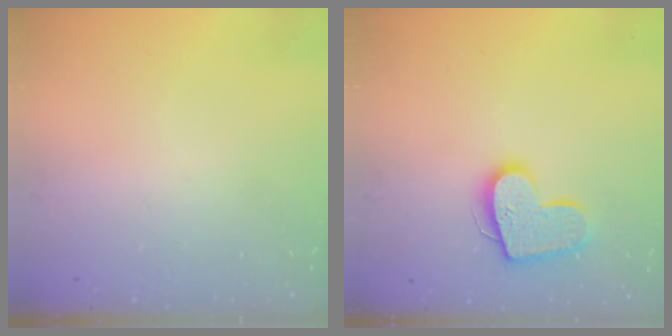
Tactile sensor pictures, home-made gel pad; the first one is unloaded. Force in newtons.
{"total": 14.2, "press": 14.2, "slide": 1.0}